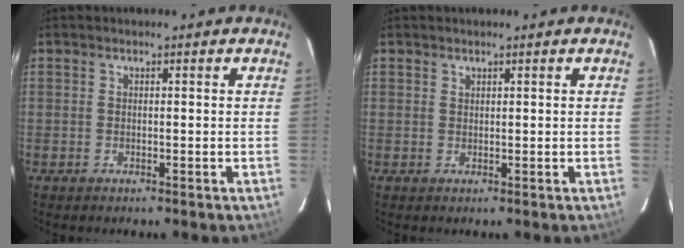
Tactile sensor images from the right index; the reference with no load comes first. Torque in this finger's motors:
{"motor_torque": [-0.16, 0.21, -0.05, 0.00]}